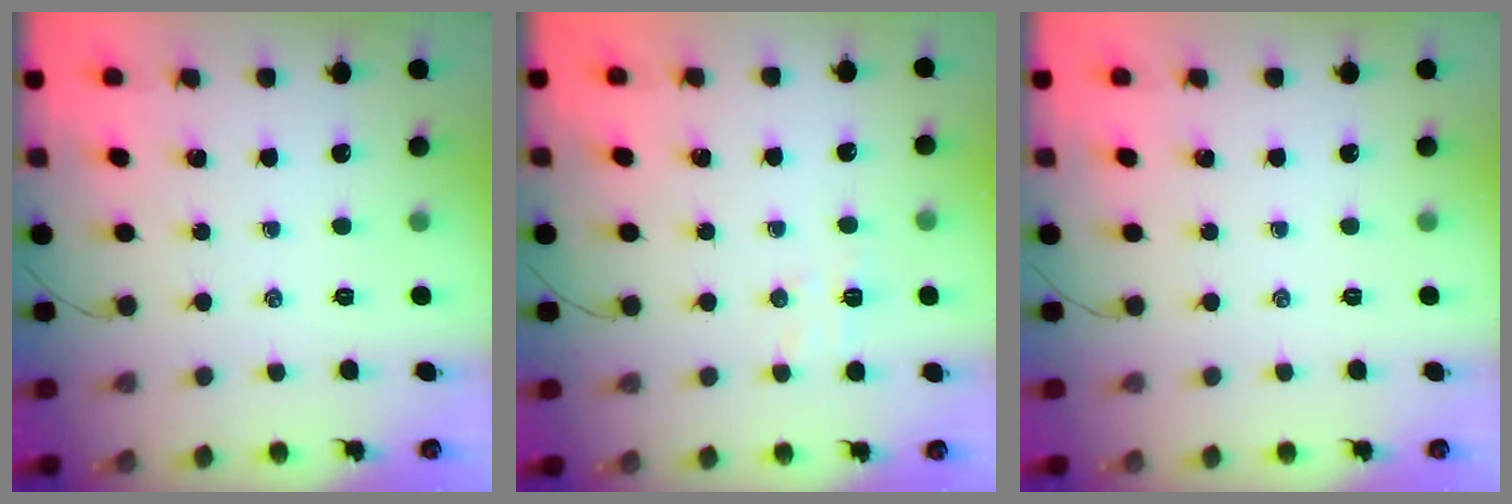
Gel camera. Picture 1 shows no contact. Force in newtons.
{"total": 5.4, "press": 5.3, "slide": 0.8}
{"total": 0.0}